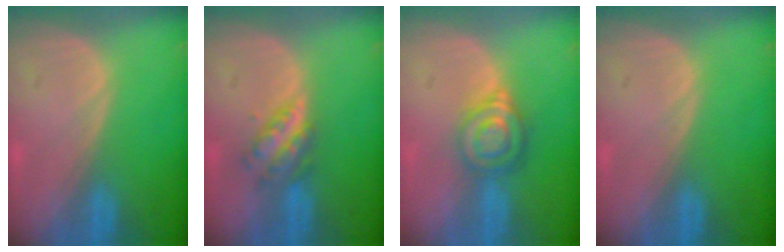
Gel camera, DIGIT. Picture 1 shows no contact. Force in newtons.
{"total": 4.7, "press": 4.6, "slide": 1.2}
{"total": 6.6, "press": 5.7, "slide": 3.4}
{"total": 0.0}